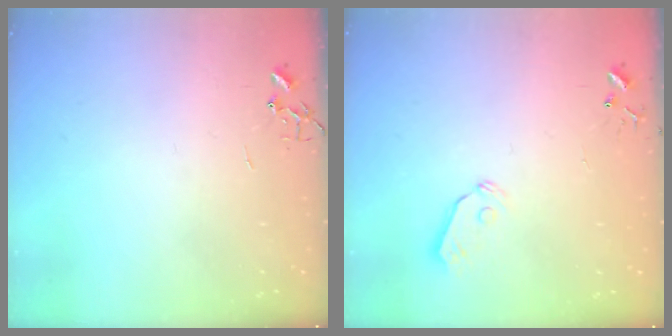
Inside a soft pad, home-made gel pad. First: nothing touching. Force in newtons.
{"total": 6.1, "press": 6.1, "slide": 0.5}